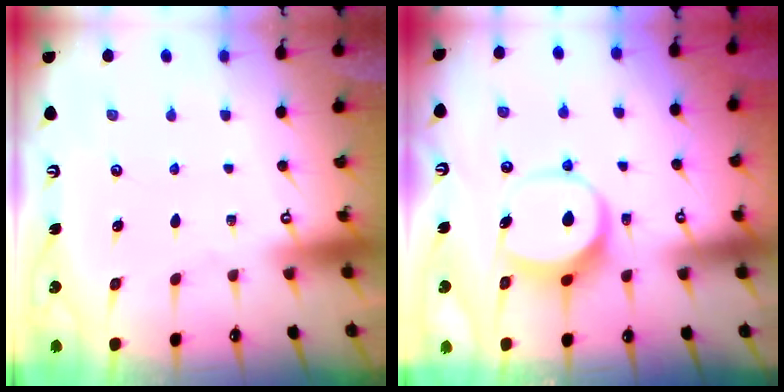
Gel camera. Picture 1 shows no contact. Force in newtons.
{"total": 9.4, "press": 9.4, "slide": 0.4}